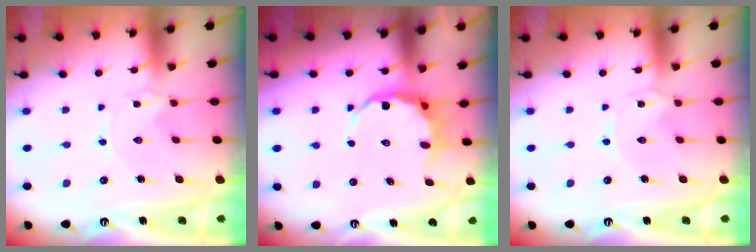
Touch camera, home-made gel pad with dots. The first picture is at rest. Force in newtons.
{"total": 7.1, "press": 6.8, "slide": 1.8}
{"total": 0.0}